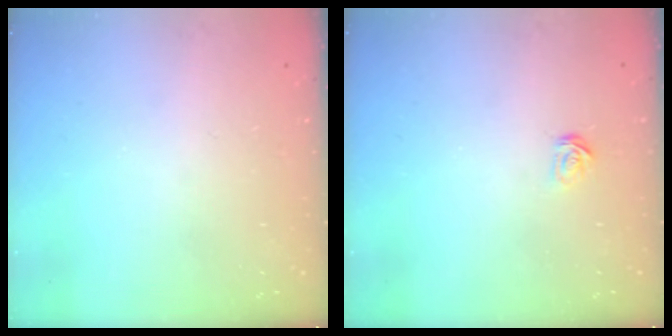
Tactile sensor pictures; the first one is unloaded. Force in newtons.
{"total": 2.5, "press": 2.5, "slide": 0.2}